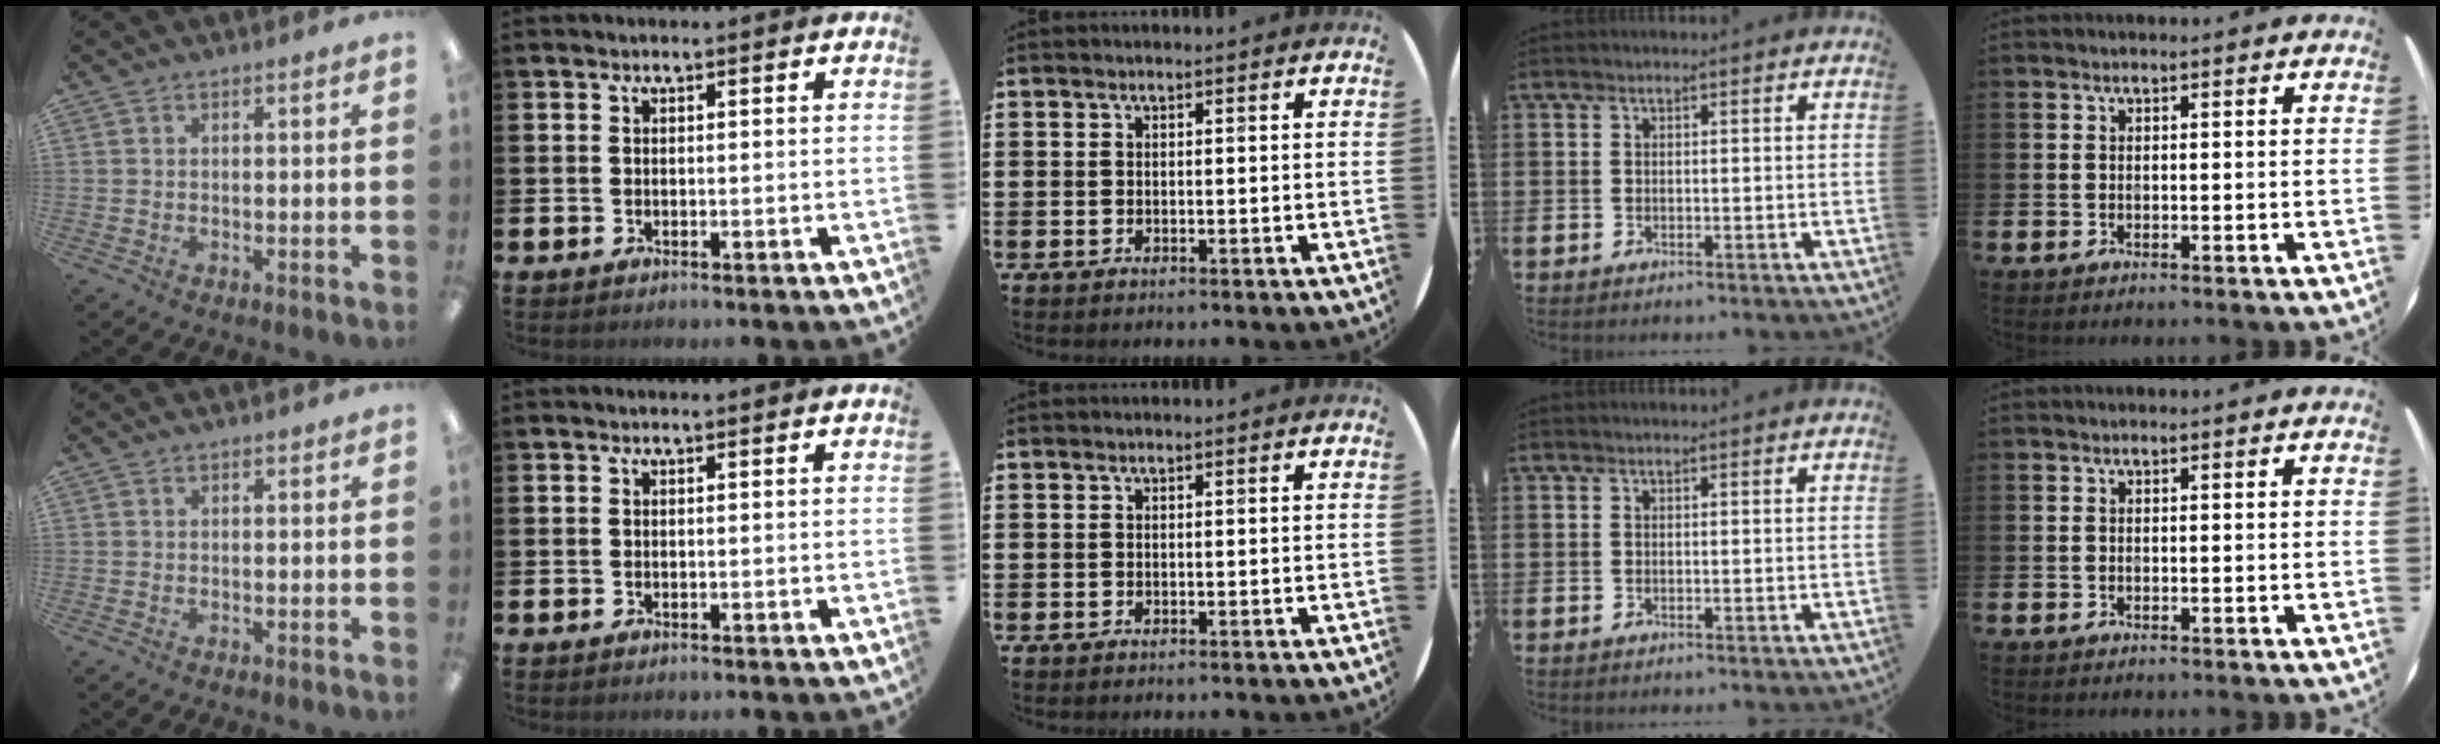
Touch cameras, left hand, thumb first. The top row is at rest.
{}